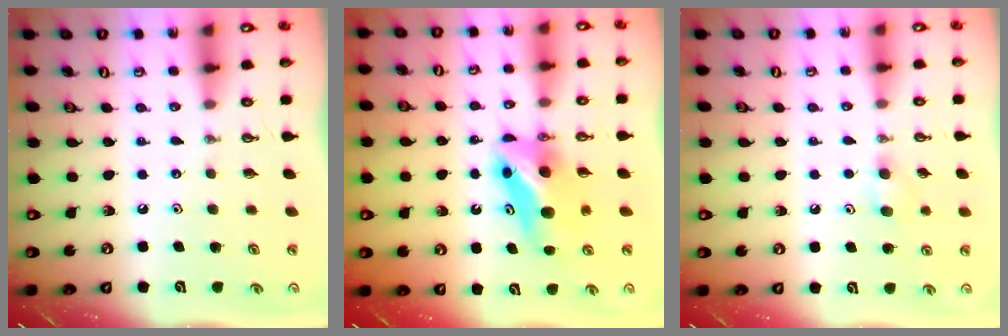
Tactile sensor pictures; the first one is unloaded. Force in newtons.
{"total": 7.8, "press": 7.7, "slide": 0.6}
{"total": 5.2, "press": 5.0, "slide": 1.3}